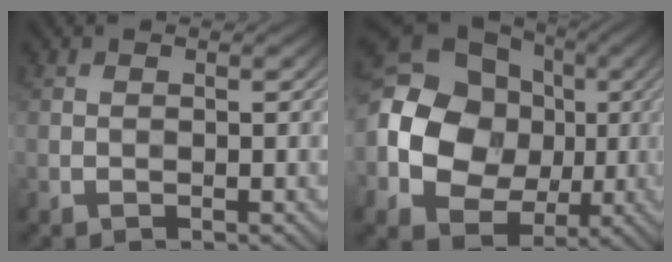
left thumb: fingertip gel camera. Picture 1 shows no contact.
{"total": 16.8, "force": [-0.2, 14.4, 8.7], "torque": [-0.220, -0.004, -0.014]}